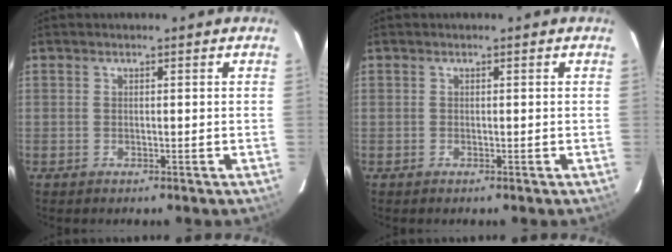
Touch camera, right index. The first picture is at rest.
{"total": 0.0}